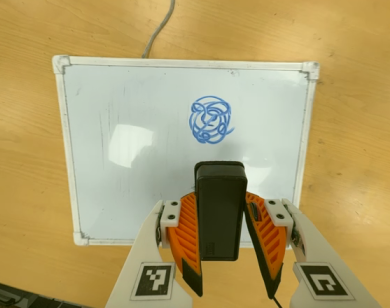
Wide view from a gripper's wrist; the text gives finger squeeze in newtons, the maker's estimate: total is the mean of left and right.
{"total": 4.3, "left": 3.5, "right": 5.1}